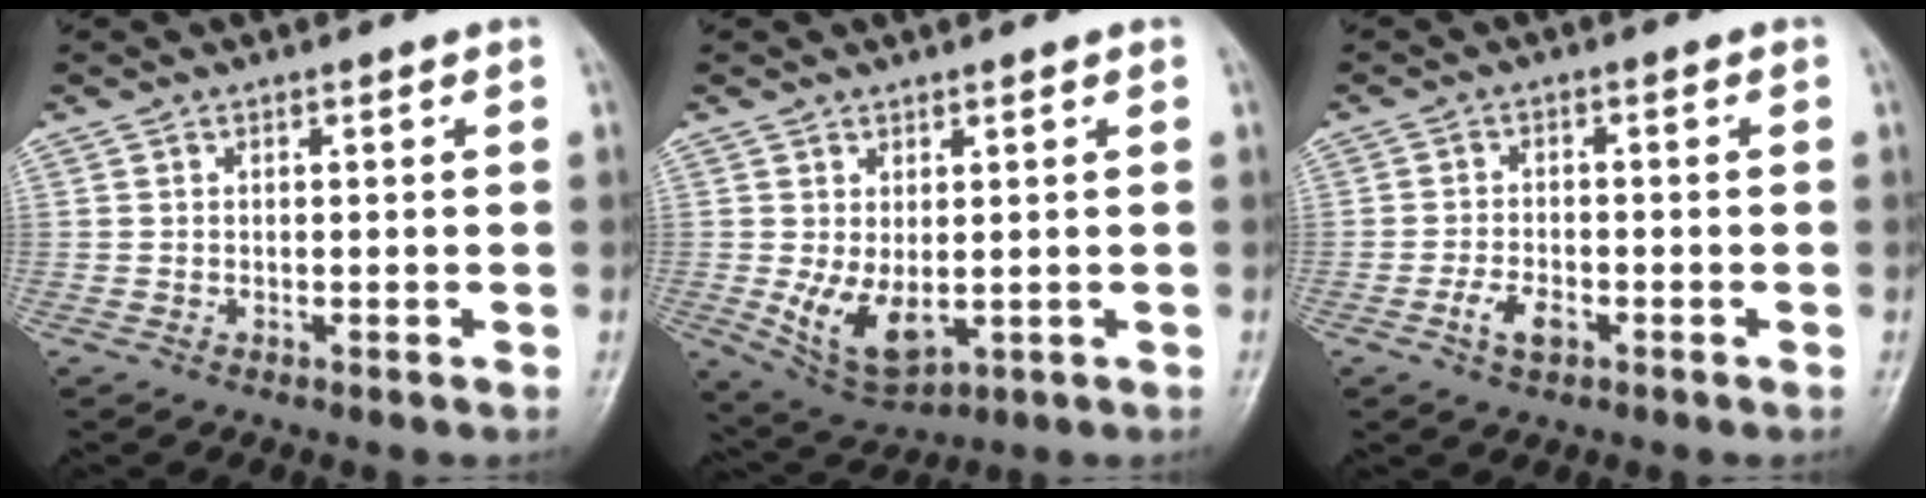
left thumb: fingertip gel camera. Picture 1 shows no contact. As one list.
[{"total": 7.9, "force": [0.0, 4.5, 6.5], "torque": [-0.109, -0.017, 0.019]}, {"total": 3.8, "force": [-1.8, 2.1, 2.6], "torque": [-0.050, 0.009, -0.033]}]